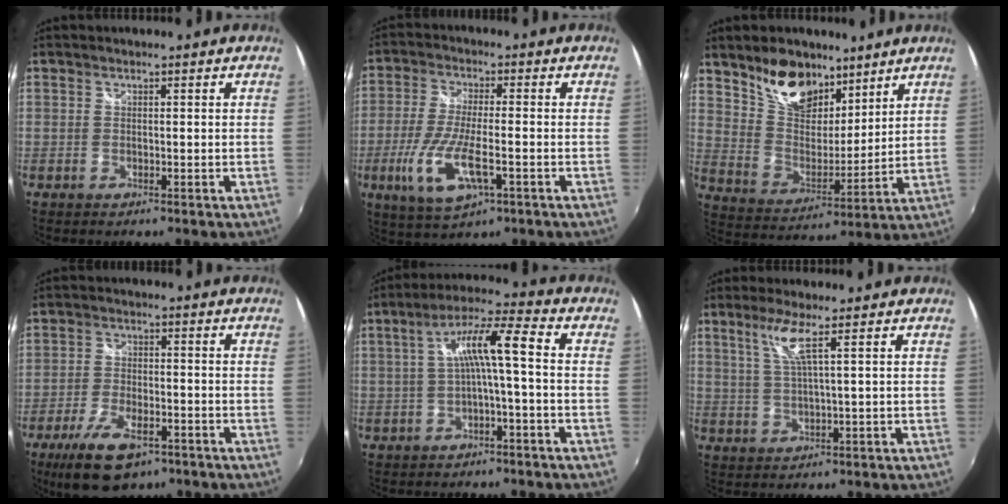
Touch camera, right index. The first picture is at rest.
{"total": 11.7, "force": [-4.3, 3.5, 10.3], "torque": [-0.220, -0.022, -0.077]}
{"total": 13.8, "force": [9.7, 7.4, 6.4], "torque": [-0.128, 0.015, 0.185]}
{"total": 11.8, "force": [-7.4, 5.1, 7.7], "torque": [-0.170, -0.024, -0.125]}
{"total": 7.9, "force": [-1.0, 0.4, 7.8], "torque": [-0.163, 0.021, -0.011]}
{"total": 4.8, "force": [2.4, -0.6, 4.2], "torque": [-0.082, -0.002, 0.052]}